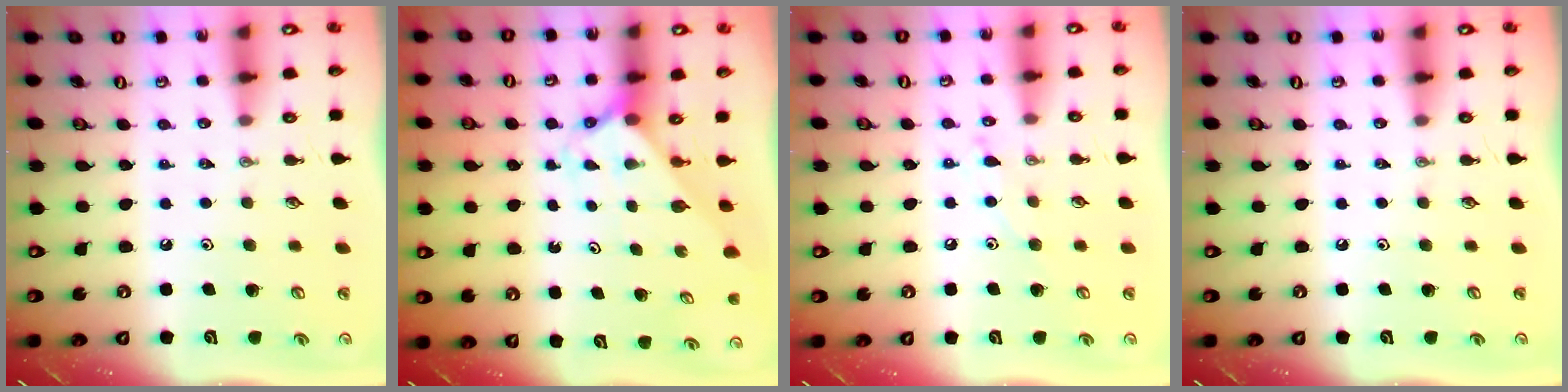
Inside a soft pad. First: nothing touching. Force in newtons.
{"total": 2.0, "press": 2.0, "slide": 0.1}
{"total": 6.9, "press": 6.9, "slide": 0.5}
{"total": 0.0}